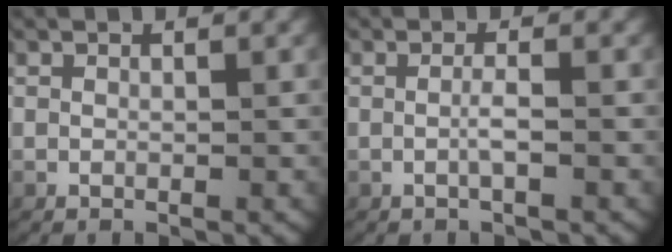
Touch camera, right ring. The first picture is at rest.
{"total": 1.3, "force": [-0.4, 0.0, 1.2], "torque": [-0.027, -0.001, -0.010]}